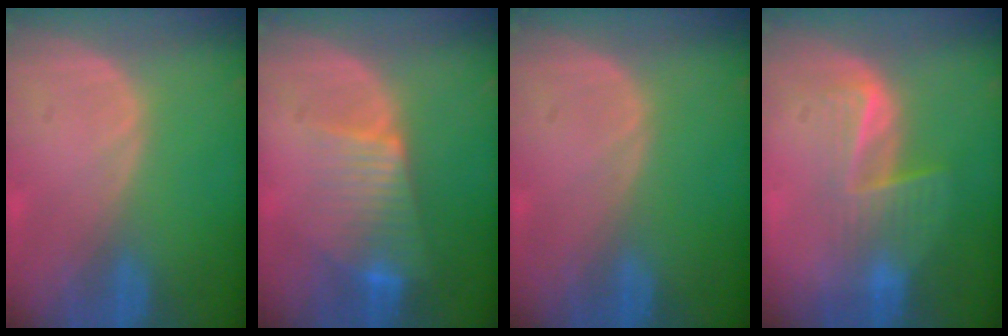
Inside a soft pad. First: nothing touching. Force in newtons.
{"total": 7.3, "press": 6.4, "slide": 3.4}
{"total": 0.0}
{"total": 6.8, "press": 5.6, "slide": 4.0}